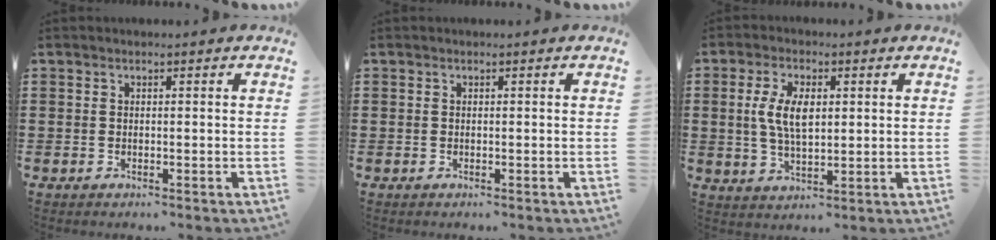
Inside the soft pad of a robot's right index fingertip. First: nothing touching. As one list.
[{"total": 0.0}, {"total": 6.5, "force": [1.0, 3.2, 5.6], "torque": [-0.122, 0.009, 0.013]}]